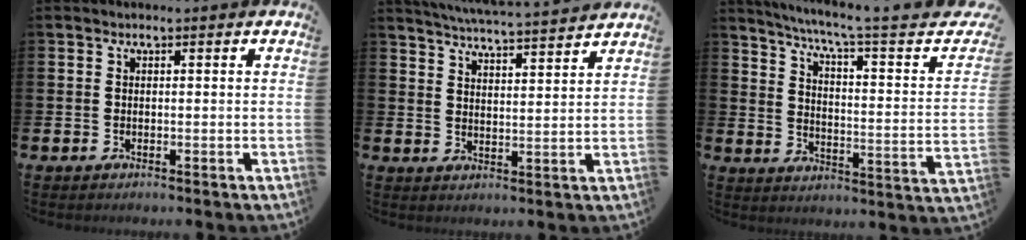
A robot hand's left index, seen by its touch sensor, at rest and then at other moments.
{"total": 5.3, "force": [5.2, -0.4, 0.9], "torque": [-0.033, -0.040, 0.090]}
{"total": 5.6, "force": [3.4, -0.2, 4.5], "torque": [-0.086, -0.037, 0.043]}